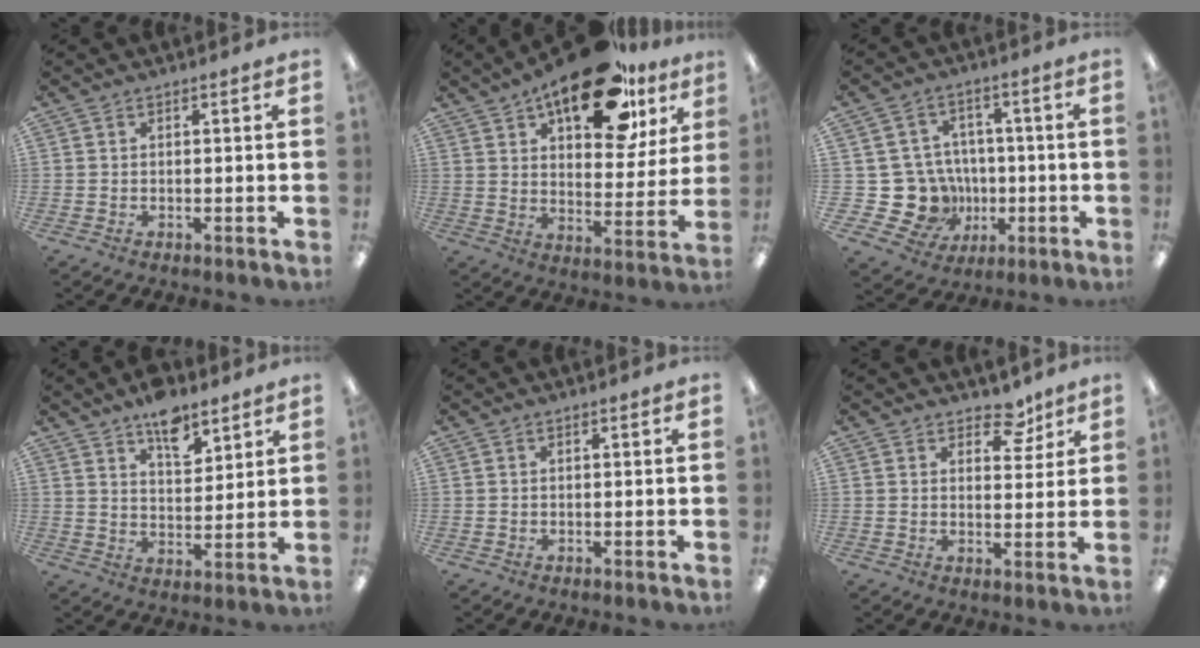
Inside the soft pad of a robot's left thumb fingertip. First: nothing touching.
{"total": 22.0, "force": [14.0, 9.9, 13.9], "torque": [-0.196, -0.066, 0.229]}
{"total": 14.1, "force": [-2.8, 13.0, 4.8], "torque": [-0.119, 0.012, -0.033]}
{"total": 9.2, "force": [6.7, 4.4, 4.5], "torque": [-0.053, -0.041, 0.114]}
{"total": 0.0}
{"total": 6.5, "force": [4.8, 3.5, 2.5], "torque": [-0.017, -0.026, 0.080]}